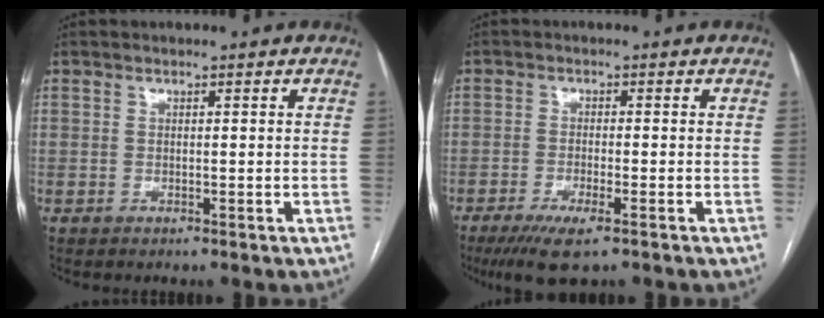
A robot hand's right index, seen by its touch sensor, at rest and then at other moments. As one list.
[{"total": 5.9, "force": [-3.7, 0.8, 4.5], "torque": [-0.084, -0.015, -0.063]}]